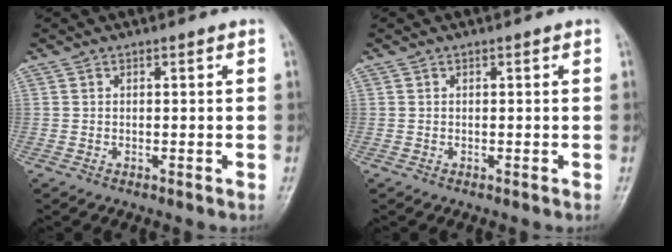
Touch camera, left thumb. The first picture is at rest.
{"total": 0.0}